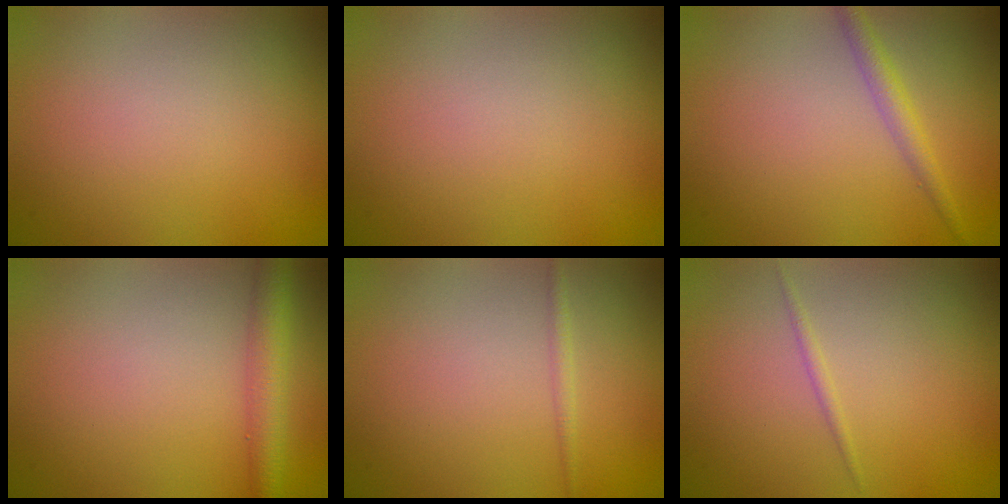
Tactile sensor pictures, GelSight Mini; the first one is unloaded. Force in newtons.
{"total": 0.0}
{"total": 2.0, "press": 2.0, "slide": 0.1}
{"total": 3.2, "press": 3.2, "slide": 0.1}
{"total": 0.8, "press": 0.8, "slide": 0.1}
{"total": 0.7, "press": 0.7, "slide": 0.1}